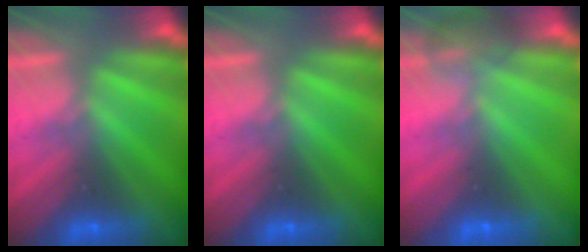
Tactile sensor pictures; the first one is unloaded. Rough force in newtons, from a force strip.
{"total": 0.0}
{"total": 4.5}